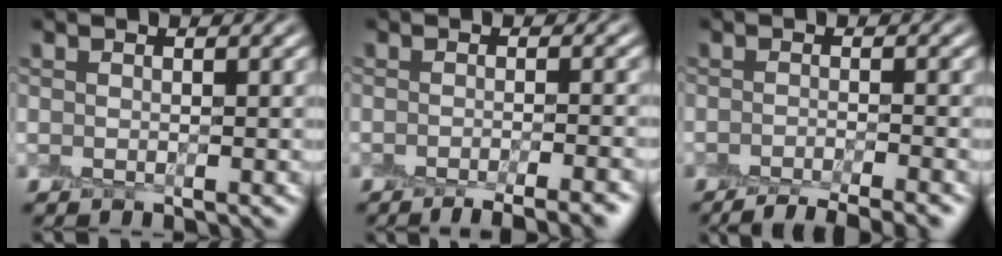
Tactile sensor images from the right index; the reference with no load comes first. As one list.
[{"total": 6.0, "force": [-4.2, 1.7, 3.9], "torque": [-0.031, -0.001, -0.047]}, {"total": 5.1, "force": [-3.9, 1.1, 3.0], "torque": [-0.034, -0.005, -0.063]}]